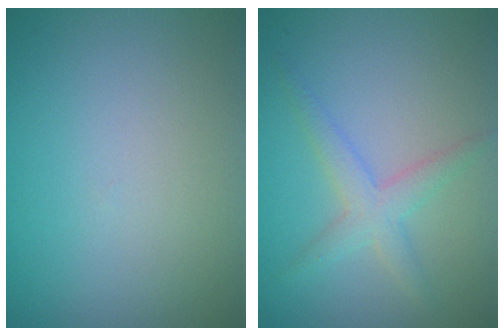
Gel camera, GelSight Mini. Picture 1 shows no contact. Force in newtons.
{"total": 2.6, "press": 2.6, "slide": 0.1}